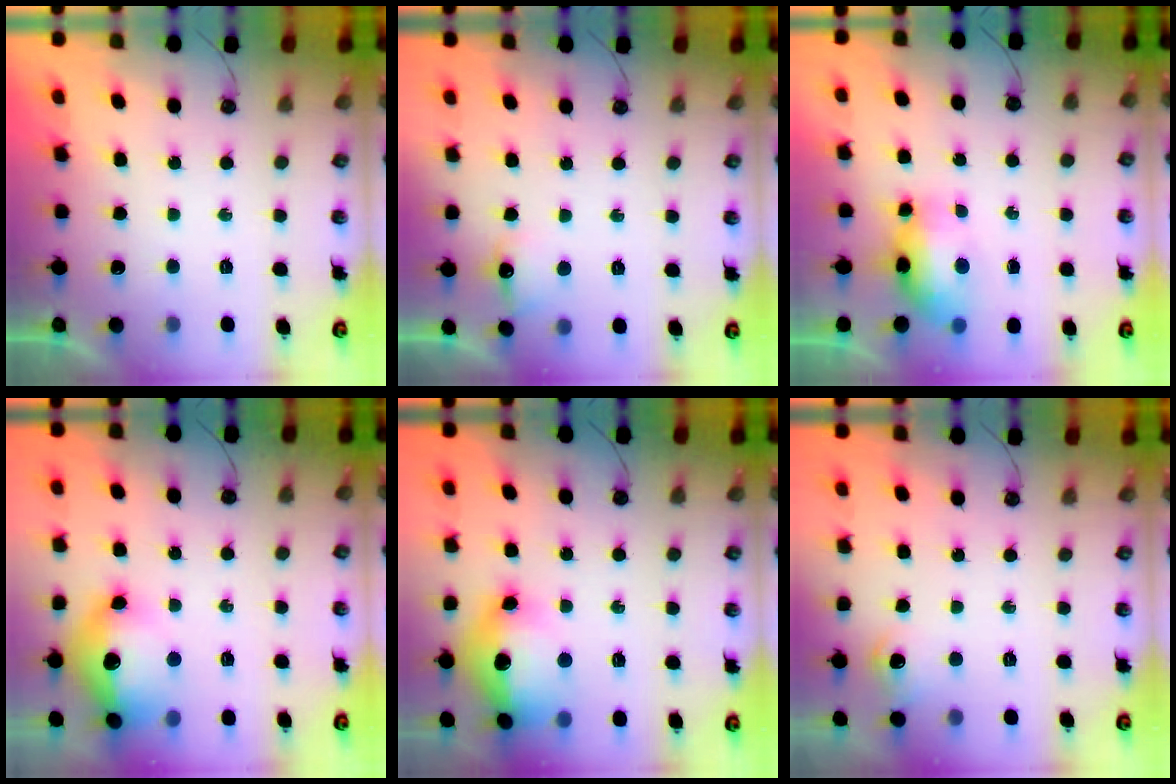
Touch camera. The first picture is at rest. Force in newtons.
{"total": 7.4, "press": 7.3, "slide": 0.9}
{"total": 17.3, "press": 11.8, "slide": 12.7}
{"total": 16.4, "press": 16.3, "slide": 1.6}
{"total": 17.5, "press": 17.4, "slide": 1.7}
{"total": 7.1, "press": 7.1, "slide": 0.5}